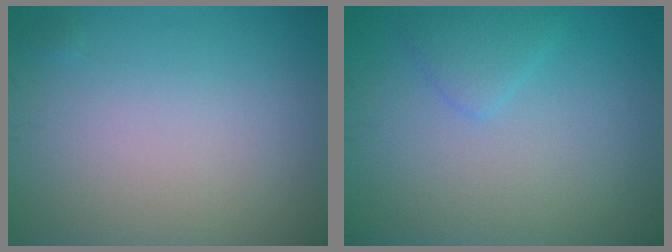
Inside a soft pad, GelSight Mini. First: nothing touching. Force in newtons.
{"total": 1.6, "press": 1.6, "slide": 0.1}